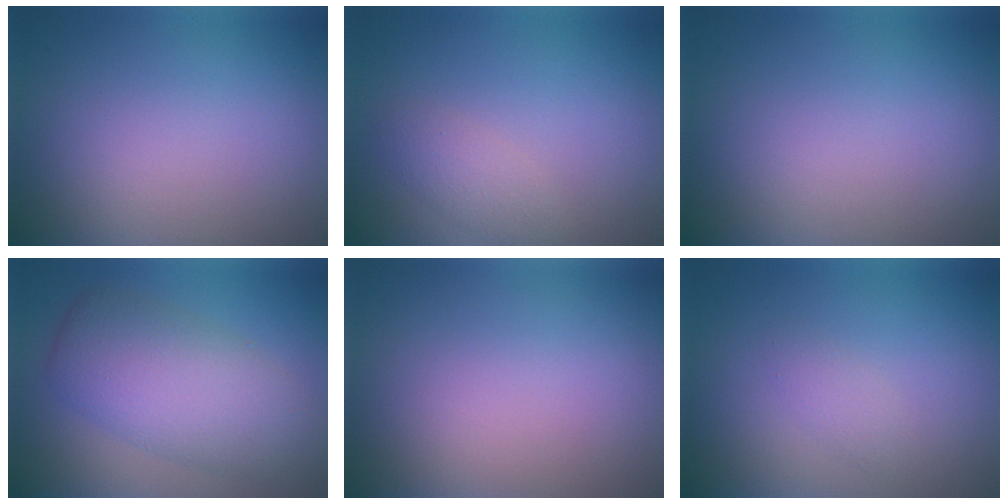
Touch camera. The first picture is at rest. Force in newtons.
{"total": 1.6, "press": 1.6, "slide": 0.1}
{"total": 0.0}
{"total": 6.6, "press": 6.6, "slide": 0.2}
{"total": 0.0}
{"total": 1.1, "press": 1.1, "slide": 0.1}